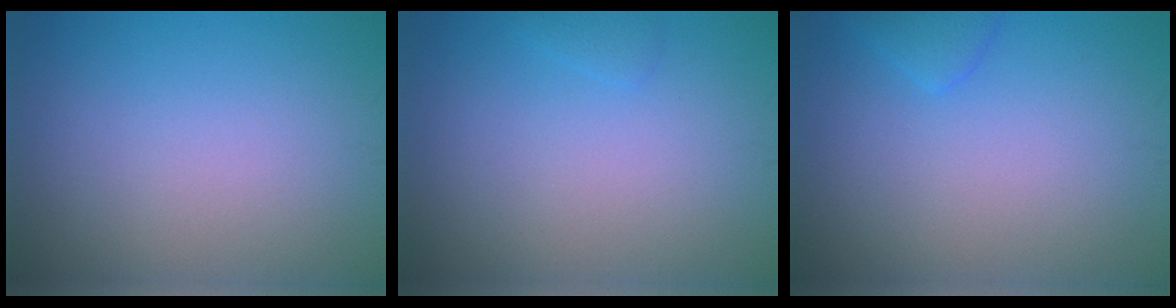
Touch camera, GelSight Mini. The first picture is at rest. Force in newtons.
{"total": 0.7, "press": 0.7, "slide": 0.1}
{"total": 1.4, "press": 1.4, "slide": 0.1}